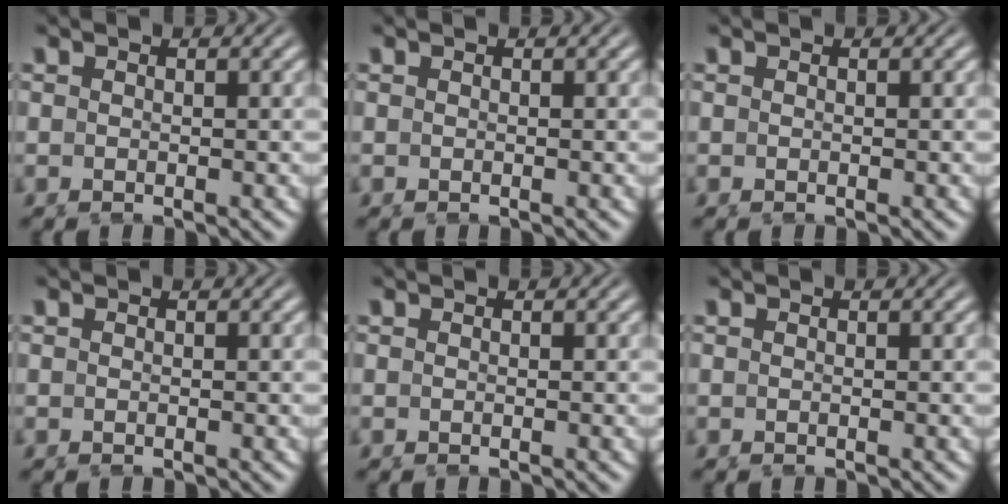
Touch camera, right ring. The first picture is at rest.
{"total": 0.0}
{"total": 0.0}
{"total": 0.0}
{"total": 0.0}
{"total": 0.0}